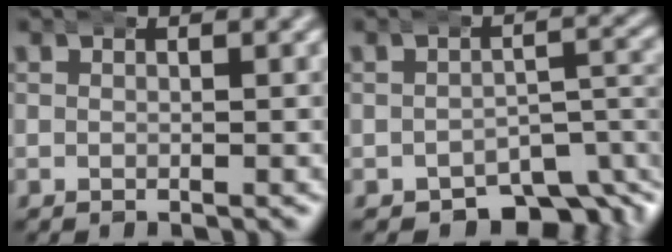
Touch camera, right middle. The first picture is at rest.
{"total": 6.8, "force": [-5.0, 3.1, 3.3], "torque": [-0.014, 0.006, -0.082]}